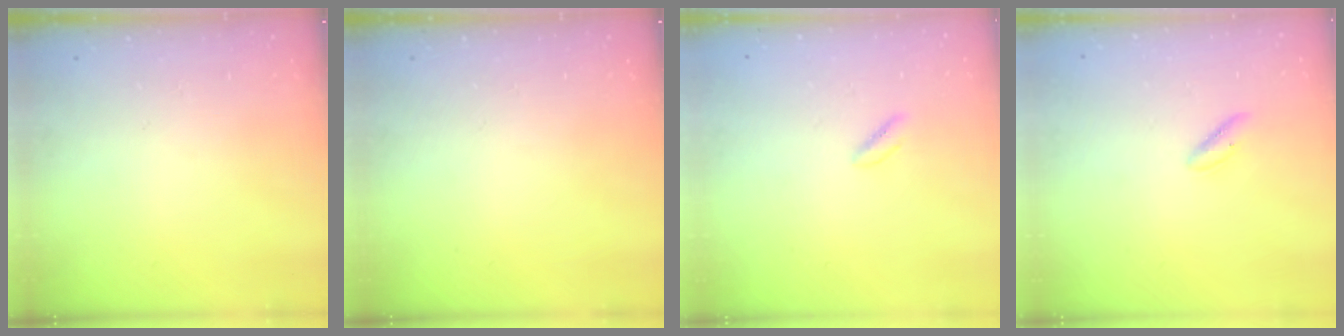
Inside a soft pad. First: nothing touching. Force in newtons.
{"total": 0.0}
{"total": 1.6, "press": 1.2, "slide": 1.0}
{"total": 2.1, "press": 1.7, "slide": 1.3}